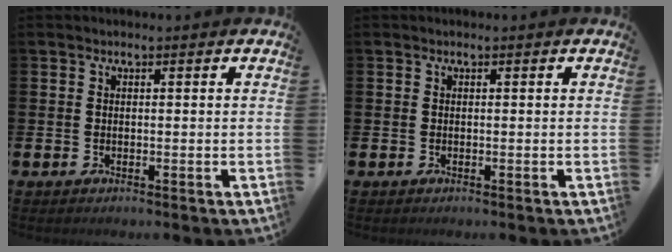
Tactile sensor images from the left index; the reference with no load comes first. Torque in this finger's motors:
{"motor_torque": [-0.09, -0.07, -0.03, 0.01]}